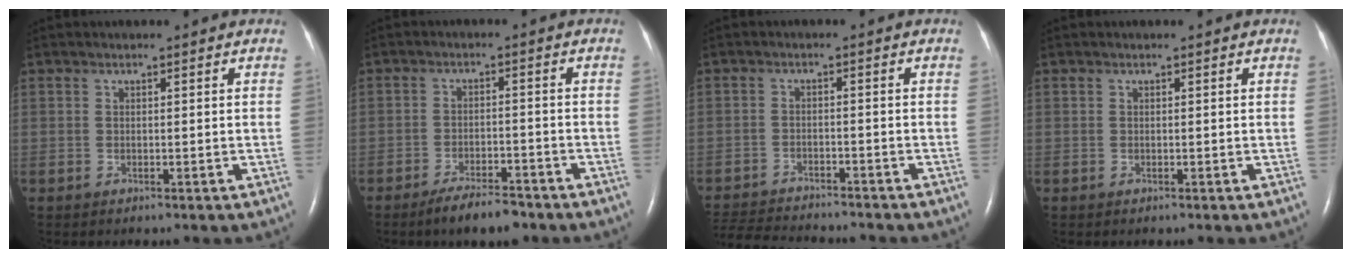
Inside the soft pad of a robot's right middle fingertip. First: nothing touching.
{"total": 5.8, "force": [-4.6, 1.4, 3.2], "torque": [-0.062, -0.005, -0.076]}
{"total": 12.2, "force": [-11.4, 1.7, 4.0], "torque": [-0.077, -0.009, -0.170]}
{"total": 0.0}